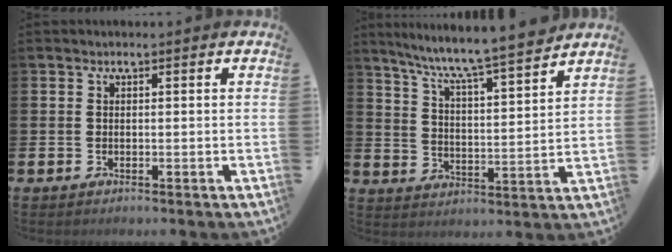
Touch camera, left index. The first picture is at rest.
{"total": 8.0, "force": [7.6, -0.3, 2.6], "torque": [-0.084, -0.061, 0.129]}